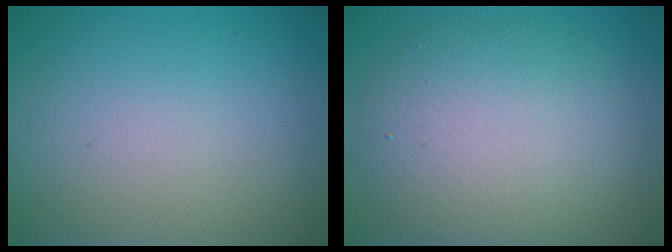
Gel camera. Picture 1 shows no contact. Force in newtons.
{"total": 7.9, "press": 7.9, "slide": 0.8}